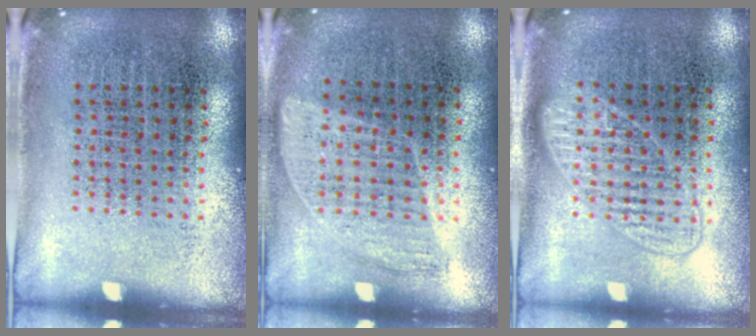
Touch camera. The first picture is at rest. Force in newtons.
{"total": 0.9, "press": 0.8, "slide": 0.4}
{"total": 1.2, "press": 1.2, "slide": 0.2}